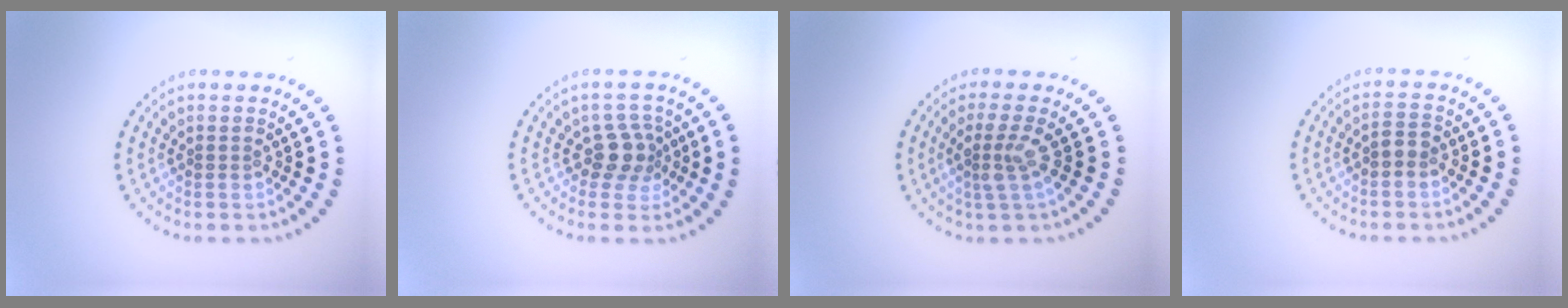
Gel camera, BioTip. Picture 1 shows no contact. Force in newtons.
{"total": 2.7, "press": 2.1, "slide": 1.7}
{"total": 2.4, "press": 1.7, "slide": 1.6}
{"total": 1.2, "press": 1.2, "slide": 0.3}